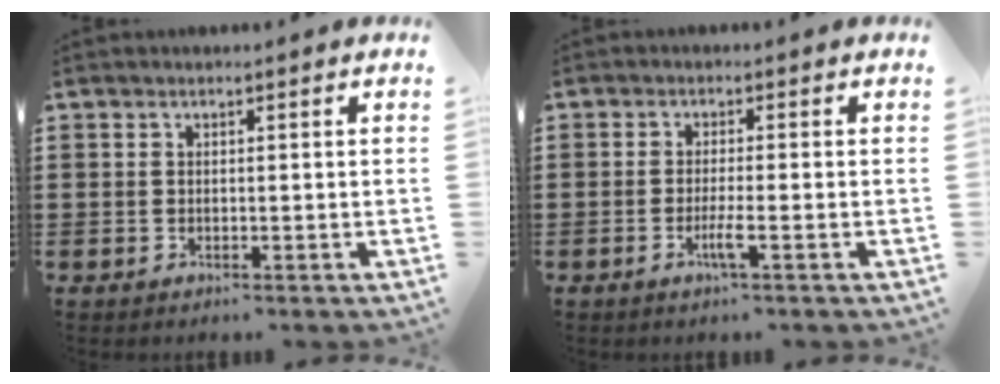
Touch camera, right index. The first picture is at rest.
{"total": 2.9, "force": [-1.2, 0.0, 2.7], "torque": [-0.052, -0.007, -0.025]}